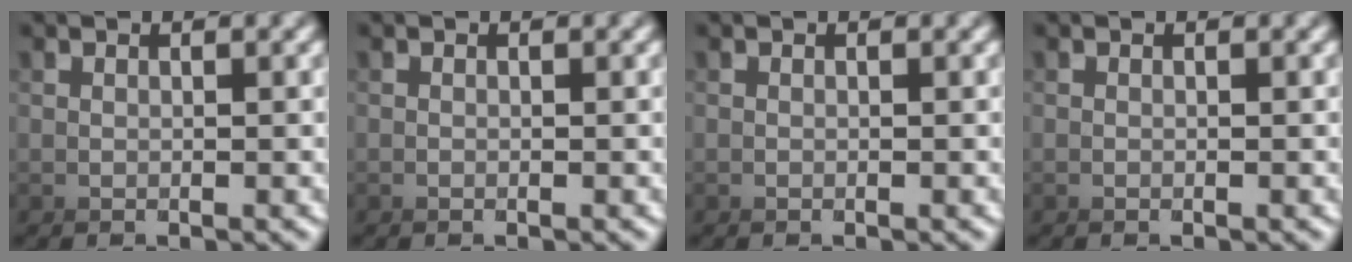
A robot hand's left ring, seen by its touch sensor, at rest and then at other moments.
{"total": 0.0}
{"total": 0.0}
{"total": 0.0}